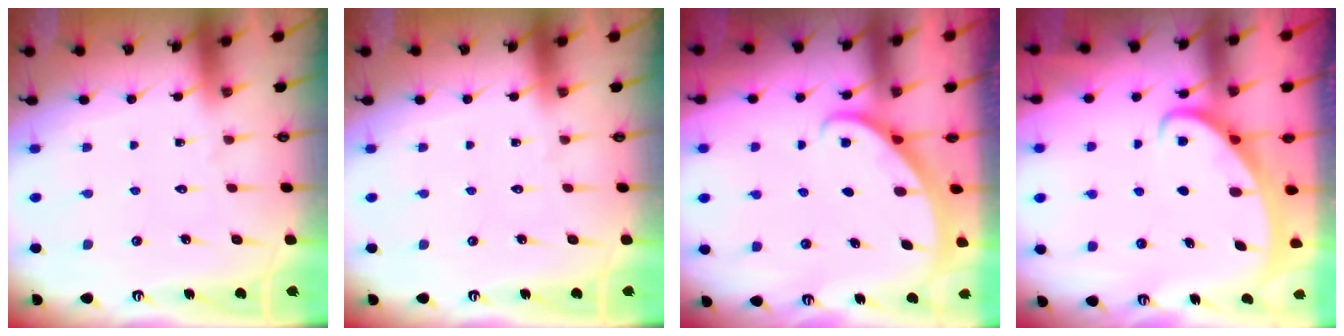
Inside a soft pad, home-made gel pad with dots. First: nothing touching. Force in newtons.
{"total": 0.0}
{"total": 2.2, "press": 2.2, "slide": 0.2}
{"total": 2.5, "press": 2.5, "slide": 0.3}